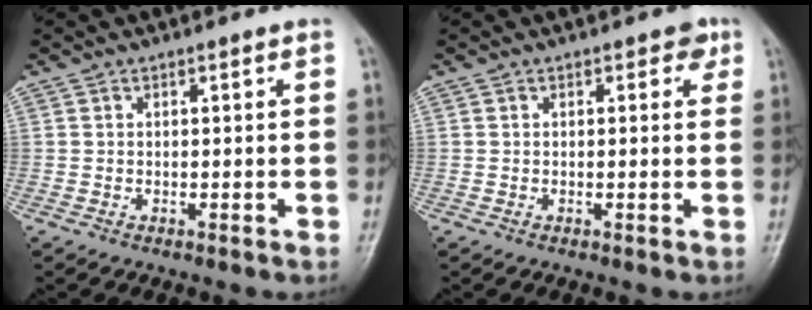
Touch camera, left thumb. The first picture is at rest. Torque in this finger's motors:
{"motor_torque": [0.17, 0.08, 0.24, -0.15, 0.00]}